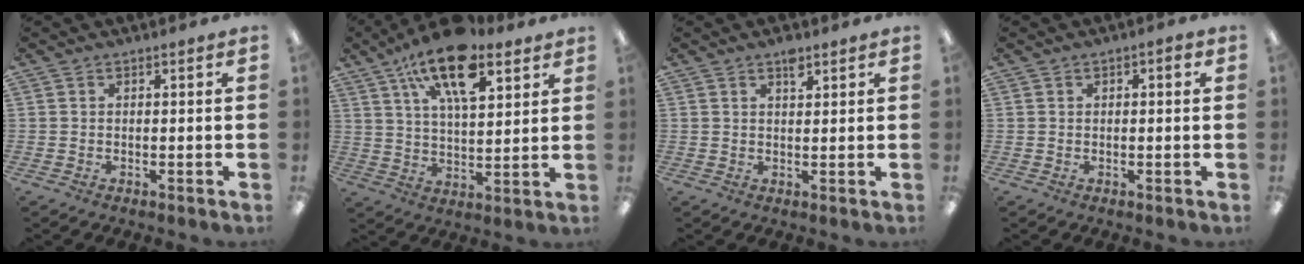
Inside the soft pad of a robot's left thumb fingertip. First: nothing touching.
{"total": 17.5, "force": [10.5, 7.5, 11.8], "torque": [-0.188, -0.043, 0.174]}
{"total": 3.0, "force": [2.0, 1.4, 1.7], "torque": [-0.012, -0.009, 0.031]}
{"total": 1.1, "force": [0.3, 0.7, 0.8], "torque": [-0.015, 0.004, 0.004]}